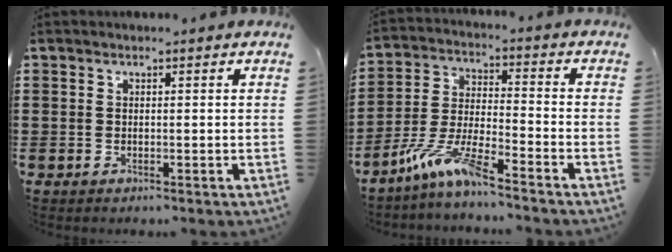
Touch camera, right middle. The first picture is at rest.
{"total": 8.4, "force": [-6.5, 0.4, 5.3], "torque": [-0.124, -0.013, -0.130]}